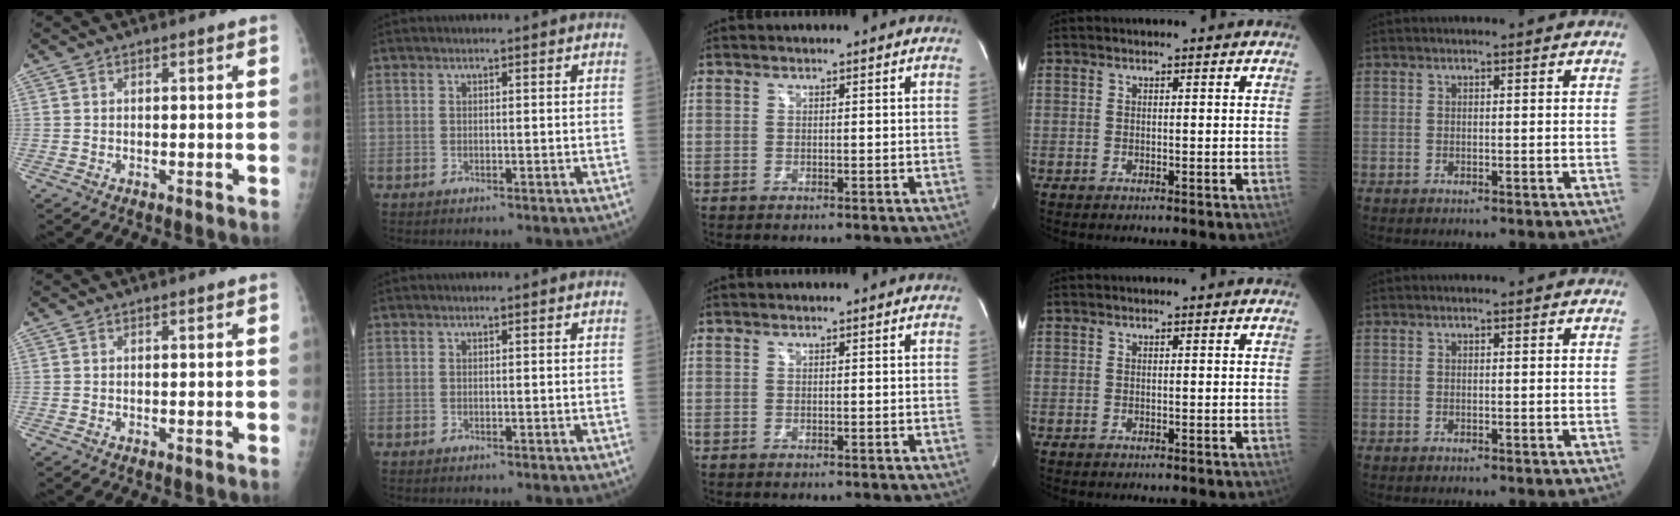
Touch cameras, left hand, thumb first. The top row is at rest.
{}